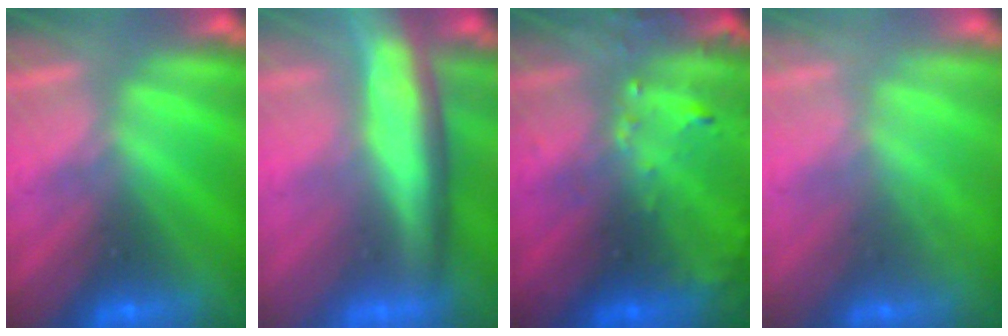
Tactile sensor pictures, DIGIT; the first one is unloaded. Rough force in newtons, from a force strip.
{"total": 7.7}
{"total": 7.0}
{"total": 2.1}